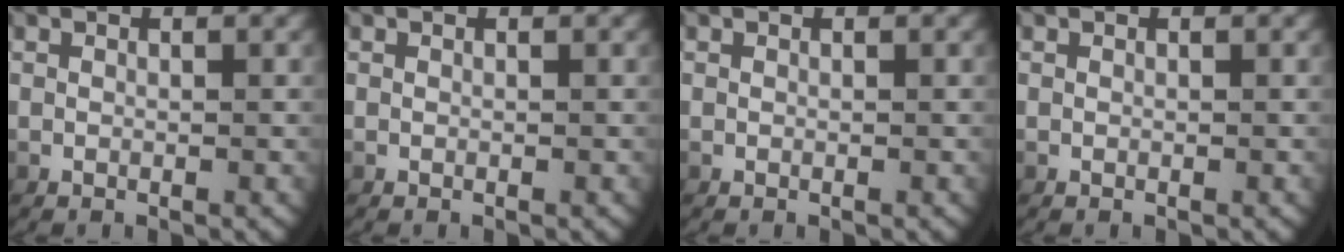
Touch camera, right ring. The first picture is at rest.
{"total": 0.0}
{"total": 0.0}
{"total": 0.0}